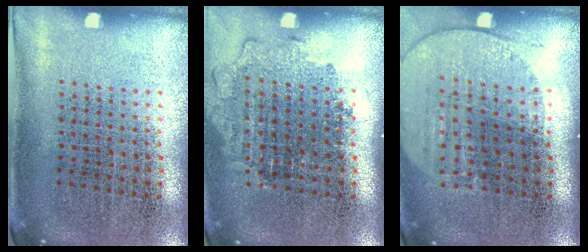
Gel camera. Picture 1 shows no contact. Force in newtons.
{"total": 1.1, "press": 1.0, "slide": 0.5}
{"total": 1.6, "press": 1.4, "slide": 0.7}